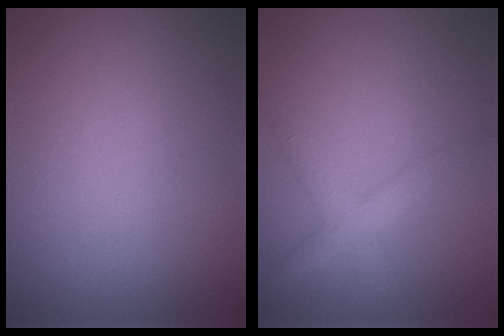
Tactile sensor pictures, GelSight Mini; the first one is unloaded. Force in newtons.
{"total": 2.7, "press": 2.7, "slide": 0.1}